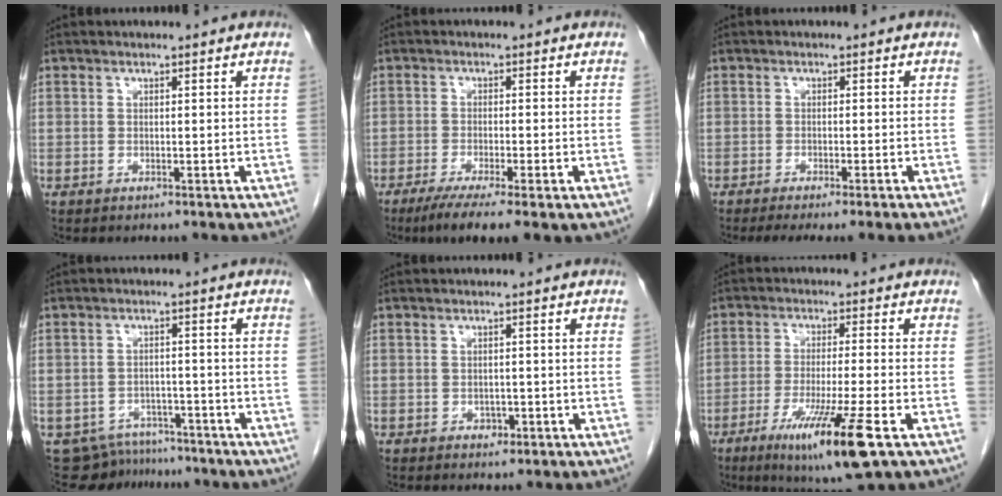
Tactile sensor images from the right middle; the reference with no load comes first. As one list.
[{"total": 8.3, "force": [-5.3, 0.7, 6.4], "torque": [-0.101, -0.023, -0.082]}, {"total": 6.2, "force": [-4.7, -0.9, 3.9], "torque": [-0.042, -0.012, -0.070]}, {"total": 7.7, "force": [-6.9, 3.5, 0.2], "torque": [0.001, 0.009, -0.091]}, {"total": 1.3, "force": [-0.5, 0.9, 0.7], "torque": [-0.012, 0.001, -0.003]}, {"total": 11.8, "force": [-5.8, -0.3, 10.3], "torque": [-0.187, -0.038, -0.093]}]